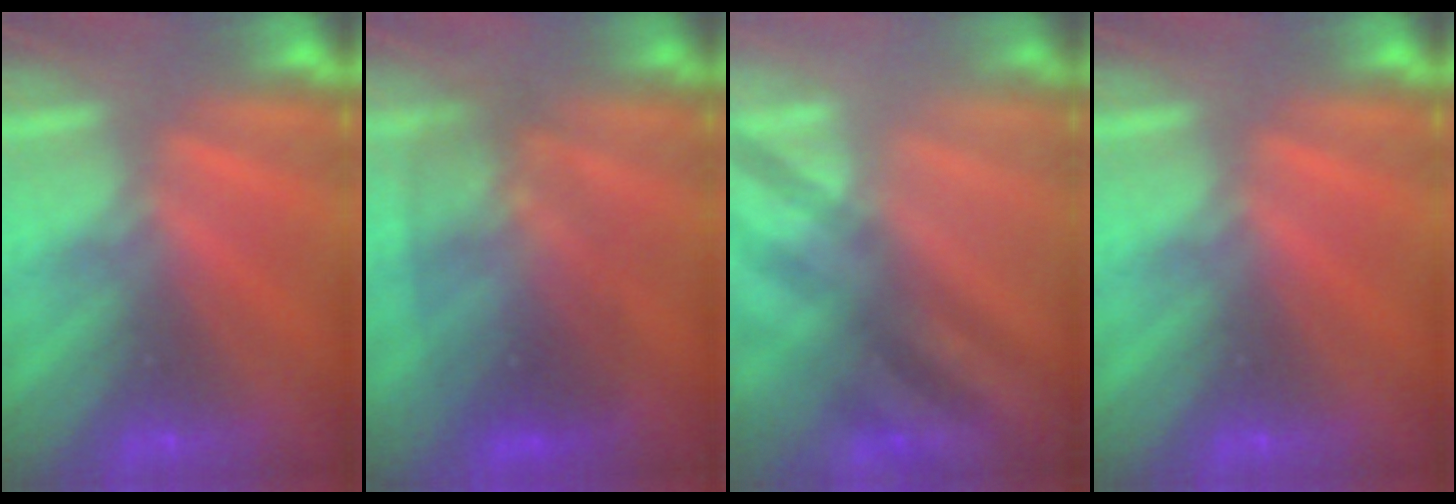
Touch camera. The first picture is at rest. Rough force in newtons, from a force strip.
{"total": 3.0}
{"total": 2.9}
{"total": 0.0}